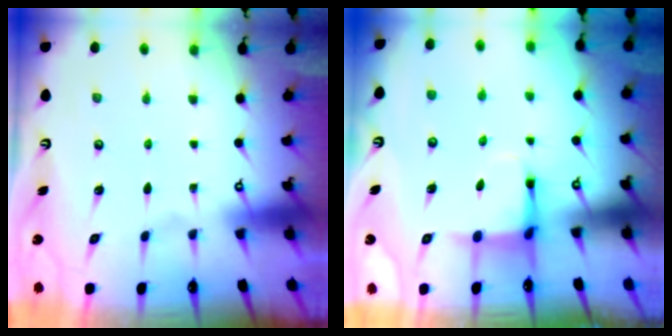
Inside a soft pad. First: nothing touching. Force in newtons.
{"total": 3.8, "press": 3.6, "slide": 1.3}